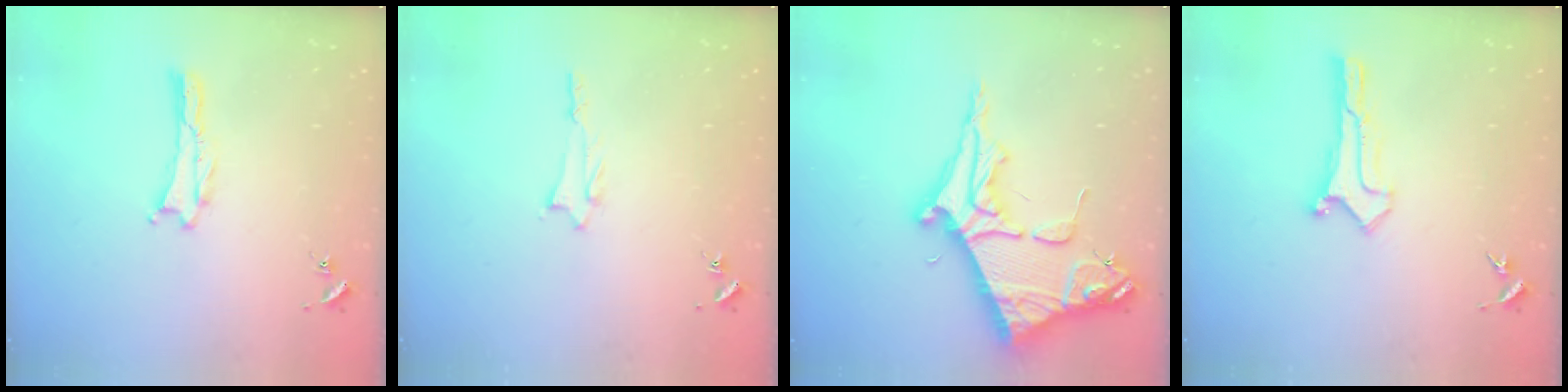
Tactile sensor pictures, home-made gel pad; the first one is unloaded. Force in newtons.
{"total": 1.4, "press": 1.4, "slide": 0.2}
{"total": 10.2, "press": 10.2, "slide": 1.1}
{"total": 0.0}